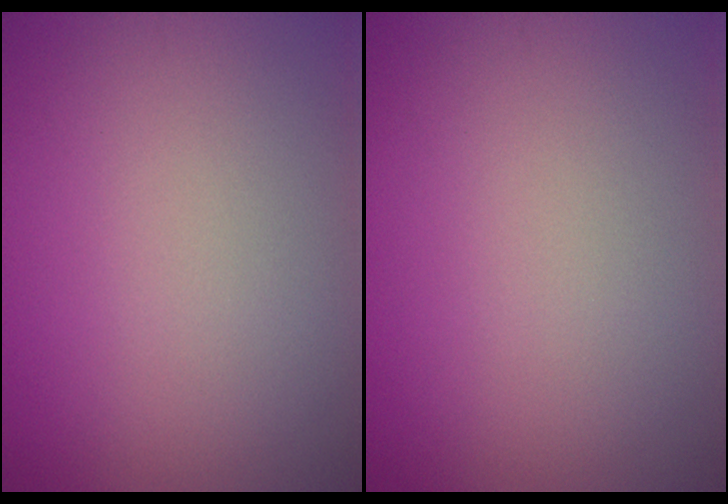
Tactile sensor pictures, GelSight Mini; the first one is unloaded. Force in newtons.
{"total": 0.0}